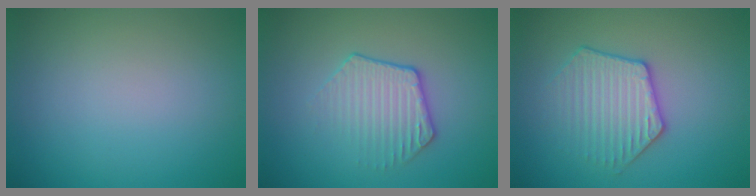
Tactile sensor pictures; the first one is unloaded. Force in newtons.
{"total": 2.7, "press": 2.2, "slide": 1.6}
{"total": 3.5, "press": 3.4, "slide": 0.9}